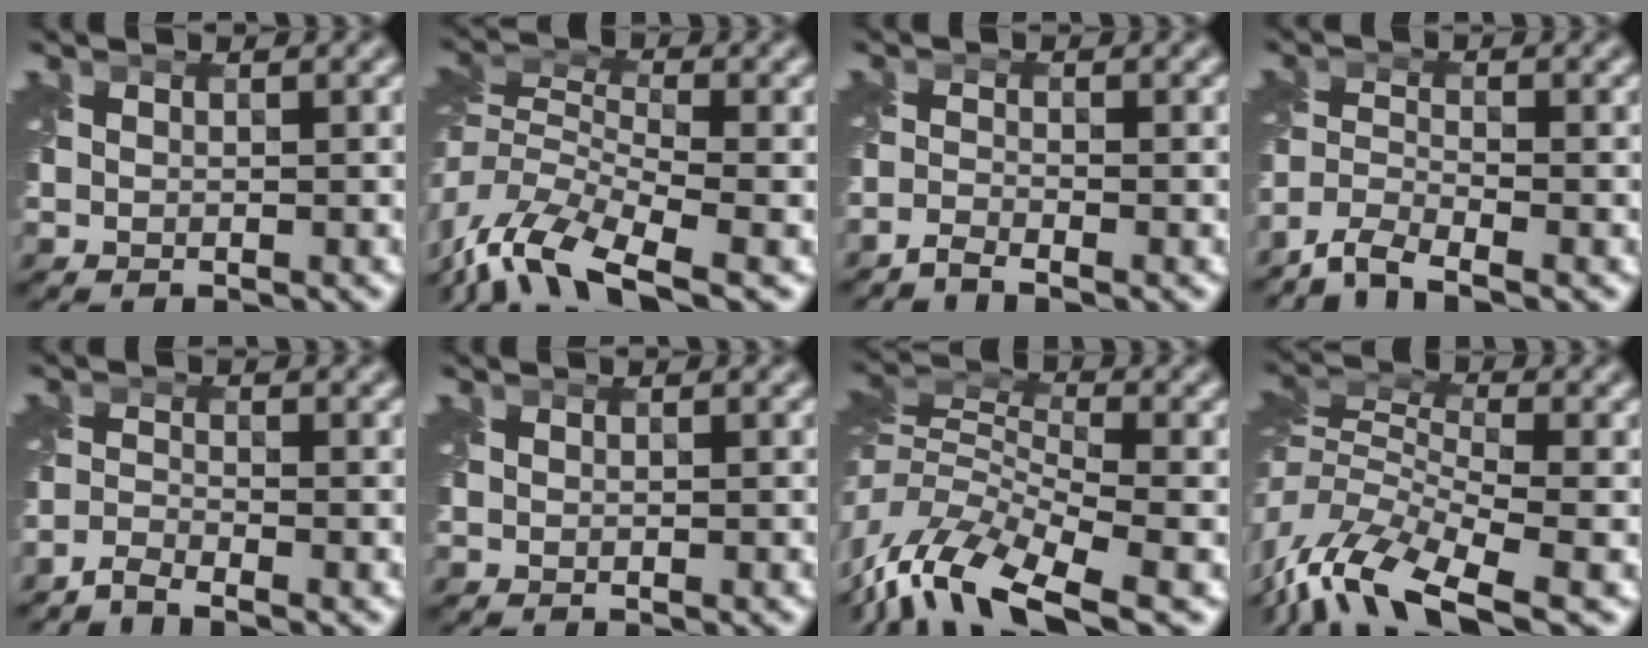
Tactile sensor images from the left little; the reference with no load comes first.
{"total": 9.8, "force": [-6.3, 3.8, 6.5], "torque": [-0.129, -0.008, -0.127]}
{"total": 1.5, "force": [-1.4, 0.0, 0.4], "torque": [-0.009, -0.007, -0.042]}
{"total": 3.9, "force": [-3.5, 0.6, 1.7], "torque": [-0.038, -0.007, -0.080]}
{"total": 2.0, "force": [-1.9, 0.0, 0.5], "torque": [-0.011, -0.004, -0.051]}
{"total": 0.0}
{"total": 9.6, "force": [-5.3, 4.0, 6.9], "torque": [-0.136, 0.000, -0.113]}
{"total": 9.5, "force": [-5.2, 4.0, 6.9], "torque": [-0.135, -0.003, -0.111]}